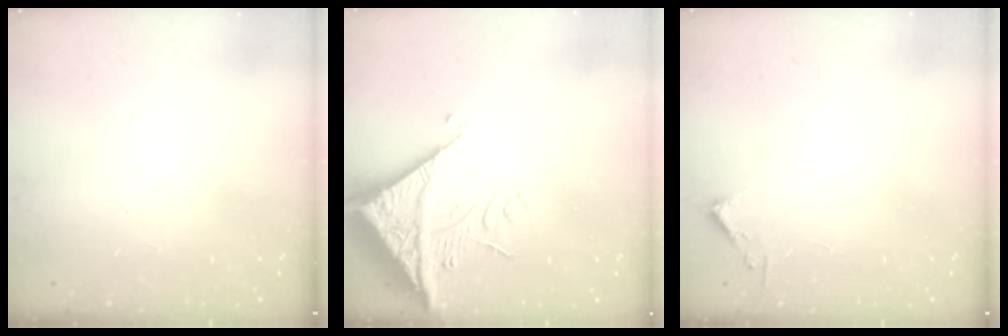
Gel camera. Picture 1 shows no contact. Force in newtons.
{"total": 15.7, "press": 15.6, "slide": 1.8}
{"total": 2.4, "press": 2.4, "slide": 0.3}